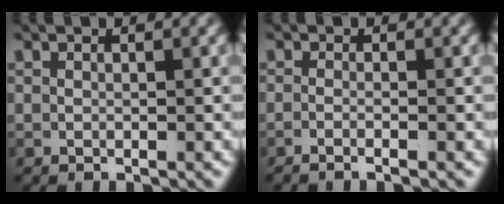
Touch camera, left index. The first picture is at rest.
{"total": 1.7, "force": [-1.4, -0.1, 1.0], "torque": [-0.026, -0.007, -0.023]}